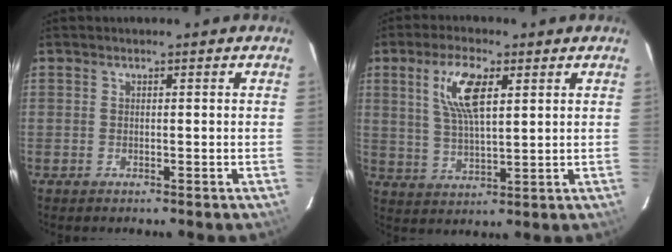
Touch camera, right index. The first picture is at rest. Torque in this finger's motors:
{"motor_torque": [0.59, 0.33, 0.35, 0.14]}